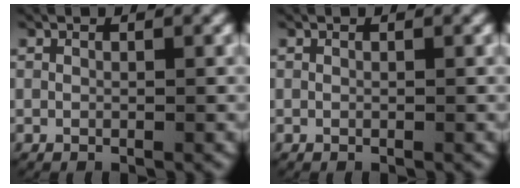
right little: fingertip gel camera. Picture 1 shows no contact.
{"total": 0.0}